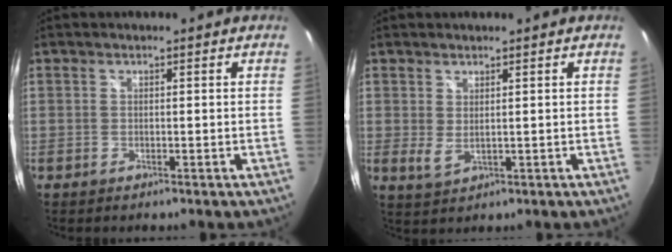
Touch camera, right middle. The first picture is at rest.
{"total": 2.7, "force": [0.7, 1.0, 2.4], "torque": [-0.045, -0.007, 0.016]}